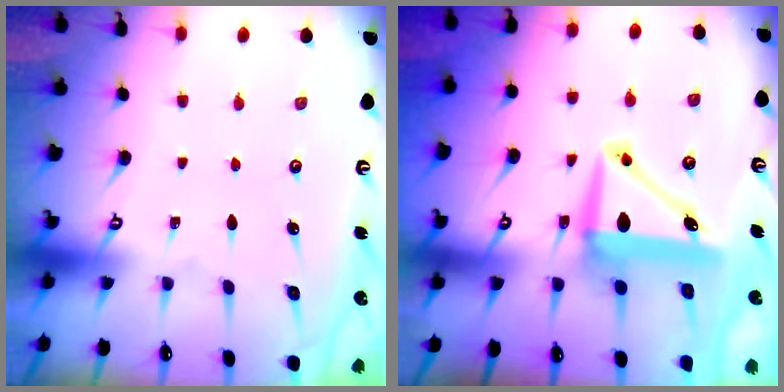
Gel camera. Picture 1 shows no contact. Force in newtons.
{"total": 10.1, "press": 9.9, "slide": 1.9}